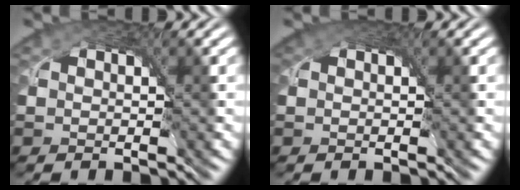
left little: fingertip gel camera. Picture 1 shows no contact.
{"total": 1.0, "force": [0.6, 0.7, 0.5], "torque": [-0.012, 0.002, 0.006]}